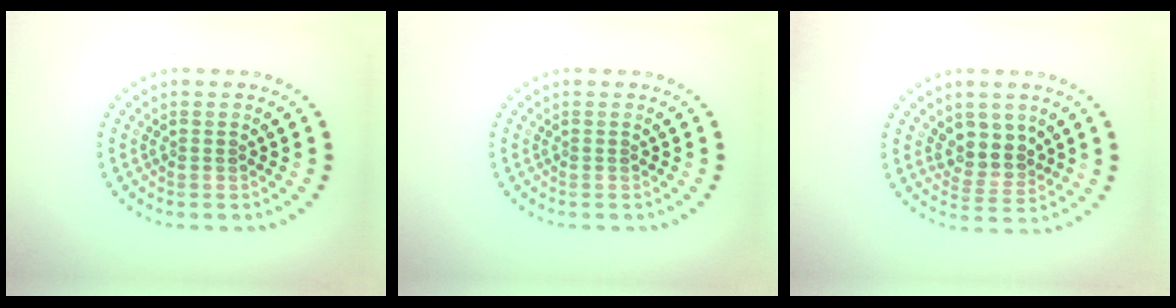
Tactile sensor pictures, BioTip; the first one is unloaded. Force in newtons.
{"total": 0.0}
{"total": 3.1, "press": 2.6, "slide": 1.7}